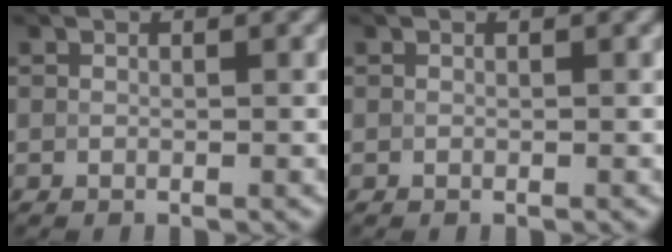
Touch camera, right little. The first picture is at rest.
{"total": 0.0}